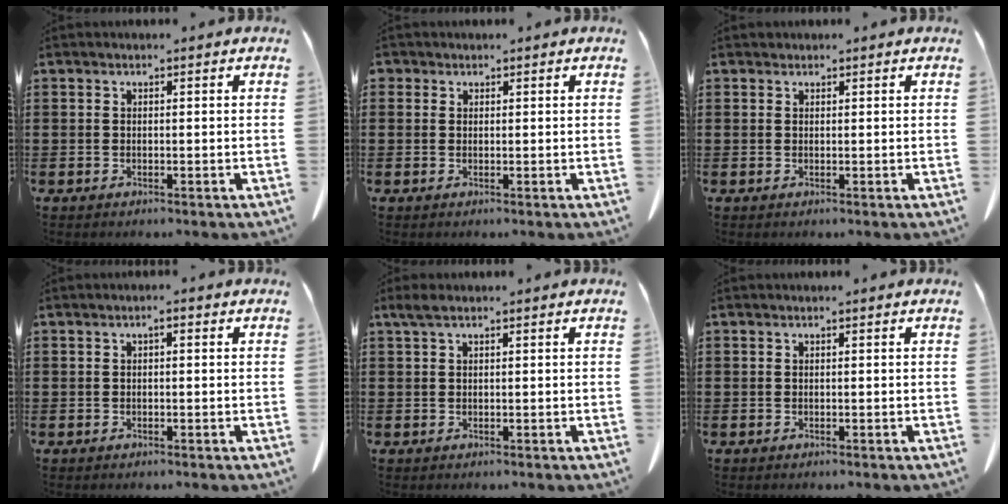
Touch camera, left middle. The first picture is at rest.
{"total": 0.8, "force": [0.5, 0.7, 0.1], "torque": [-0.004, 0.004, 0.009]}
{"total": 0.6, "force": [0.5, 0.3, 0.0], "torque": [-0.002, 0.000, 0.011]}
{"total": 1.0, "force": [-0.2, 0.4, 0.9], "torque": [-0.019, 0.002, -0.004]}
{"total": 1.6, "force": [0.8, 0.5, 1.3], "torque": [-0.028, 0.004, 0.013]}
{"total": 0.0}